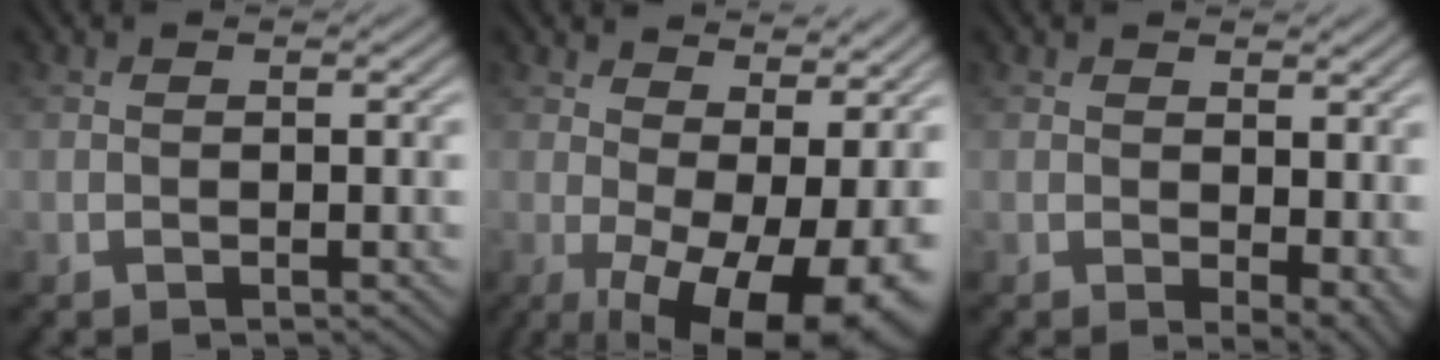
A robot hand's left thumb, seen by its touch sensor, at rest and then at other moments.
{"total": 14.5, "force": [-0.4, 6.4, 13.0], "torque": [-0.173, -0.009, 0.022]}
{"total": 4.6, "force": [0.4, 2.6, 3.8], "torque": [-0.053, -0.011, 0.016]}